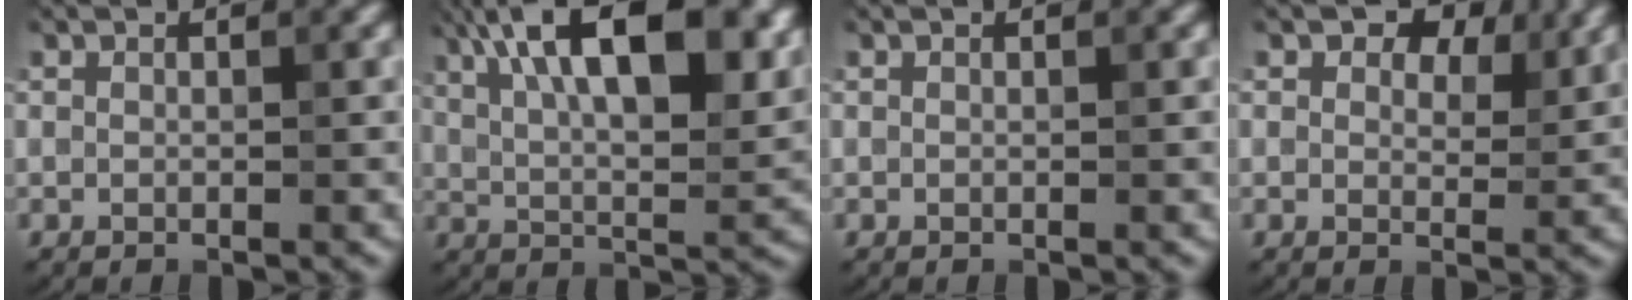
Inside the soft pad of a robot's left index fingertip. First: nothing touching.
{"total": 16.0, "force": [7.2, 6.3, 12.7], "torque": [-0.163, 0.033, 0.095]}
{"total": 0.0}
{"total": 4.5, "force": [2.4, 2.7, 2.7], "torque": [-0.036, -0.004, 0.030]}